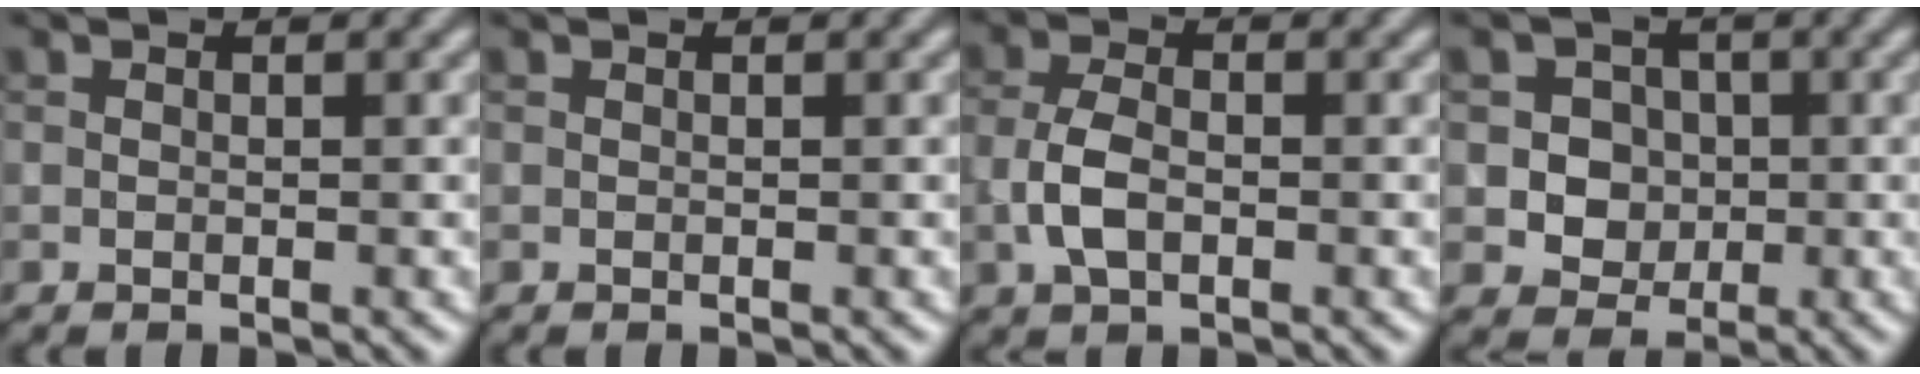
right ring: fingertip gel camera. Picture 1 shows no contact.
{"total": 0.0}
{"total": 3.3, "force": [-0.9, 1.9, 2.6], "torque": [-0.055, 0.002, -0.022]}
{"total": 3.7, "force": [0.1, 3.4, 1.5], "torque": [-0.007, 0.006, -0.006]}